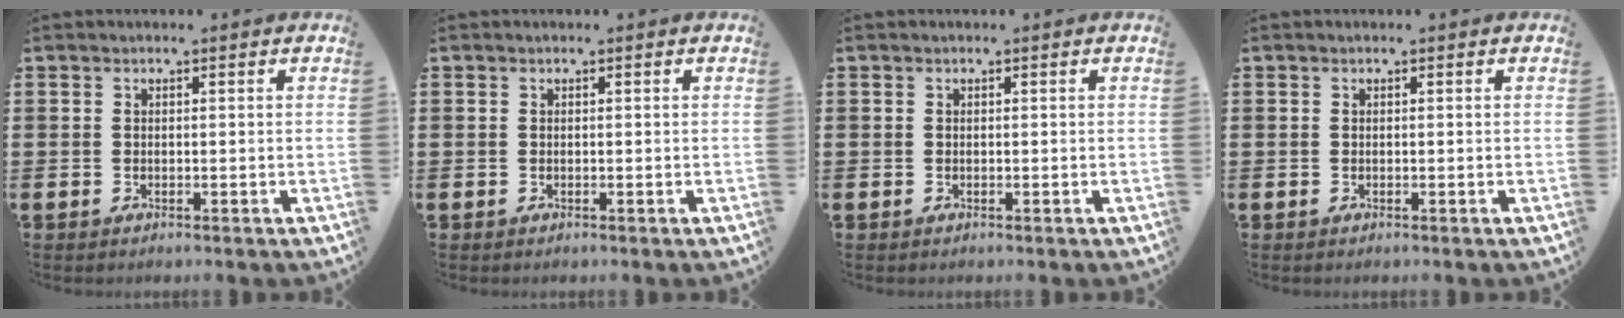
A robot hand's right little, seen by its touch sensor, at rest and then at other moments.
{"total": 0.0}
{"total": 0.0}
{"total": 0.0}